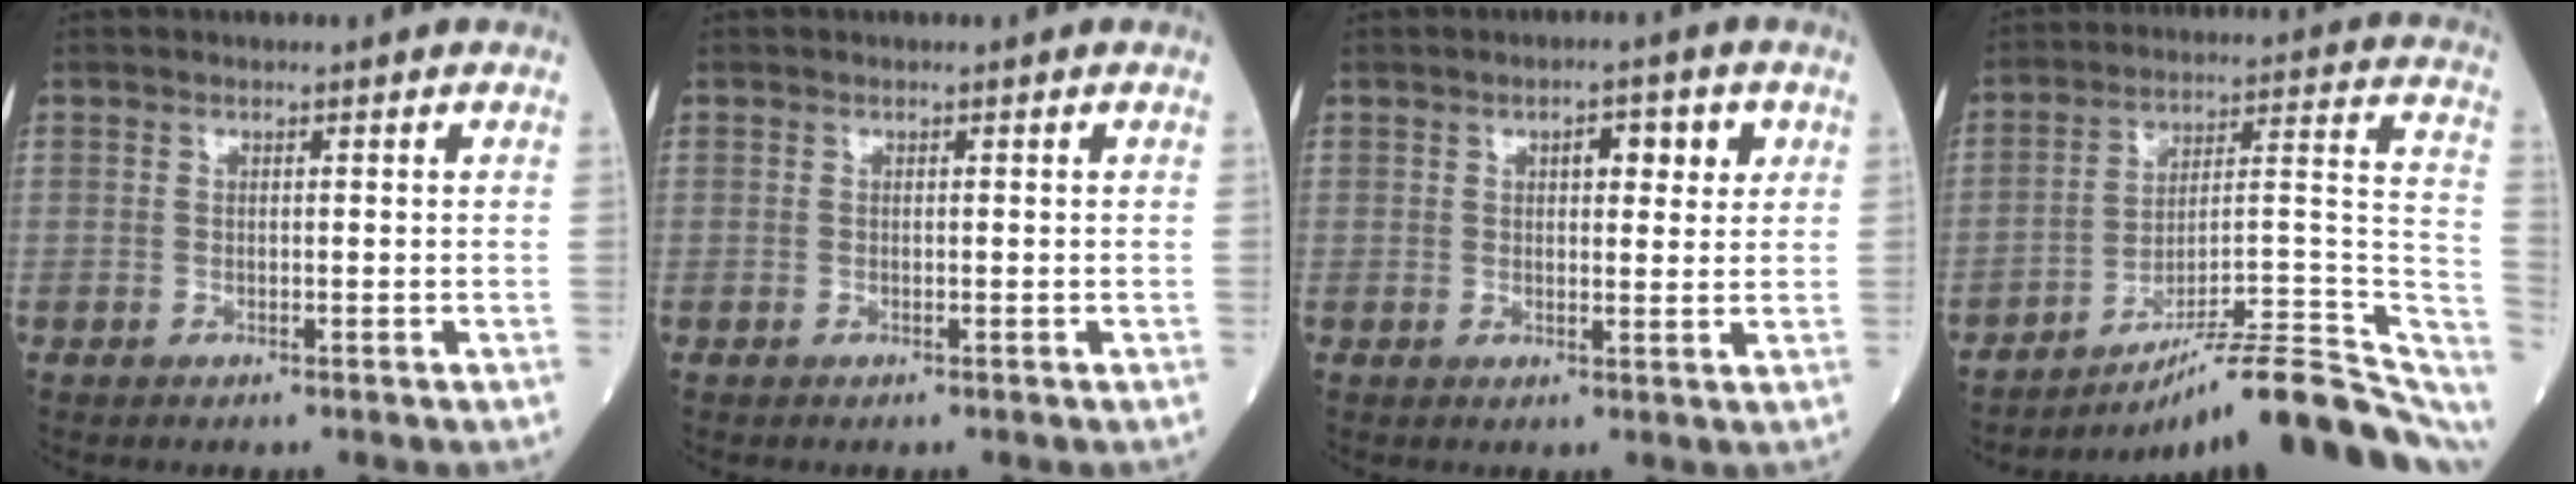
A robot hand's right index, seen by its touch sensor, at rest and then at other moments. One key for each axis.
{"total": 0.0}
{"total": 4.4, "fx": 1.8, "fy": 1.7, "fz": 3.7, "tx": -0.048, "ty": 0.008, "tz": 0.023}
{"total": 20.9, "fx": -16.2, "fy": 1.9, "fz": 13.1, "tx": -0.112, "ty": 0.037, "tz": -0.238}